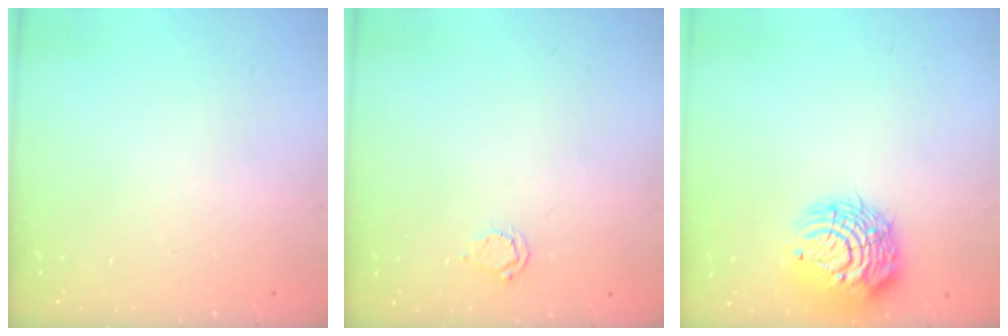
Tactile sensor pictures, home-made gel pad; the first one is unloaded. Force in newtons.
{"total": 2.7, "press": 2.7, "slide": 0.4}
{"total": 12.8, "press": 12.7, "slide": 1.4}